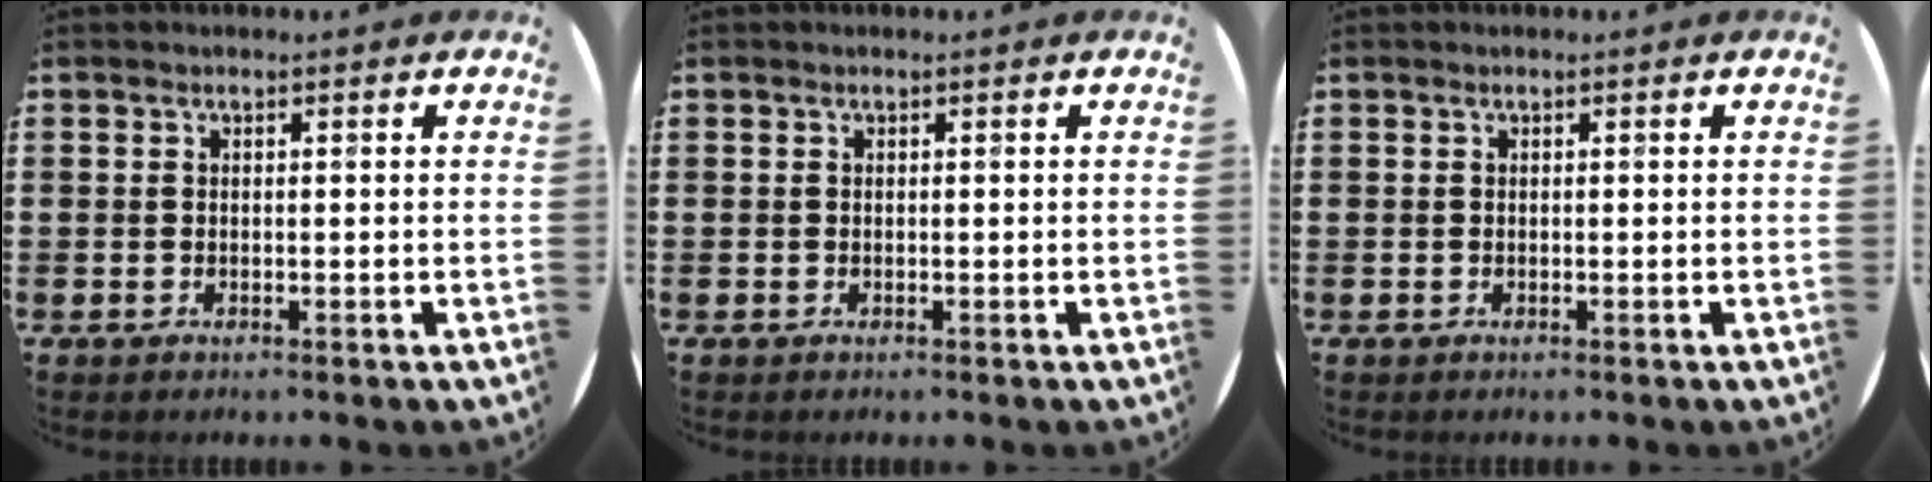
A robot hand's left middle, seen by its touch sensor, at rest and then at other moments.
{"total": 0.0}
{"total": 0.0}